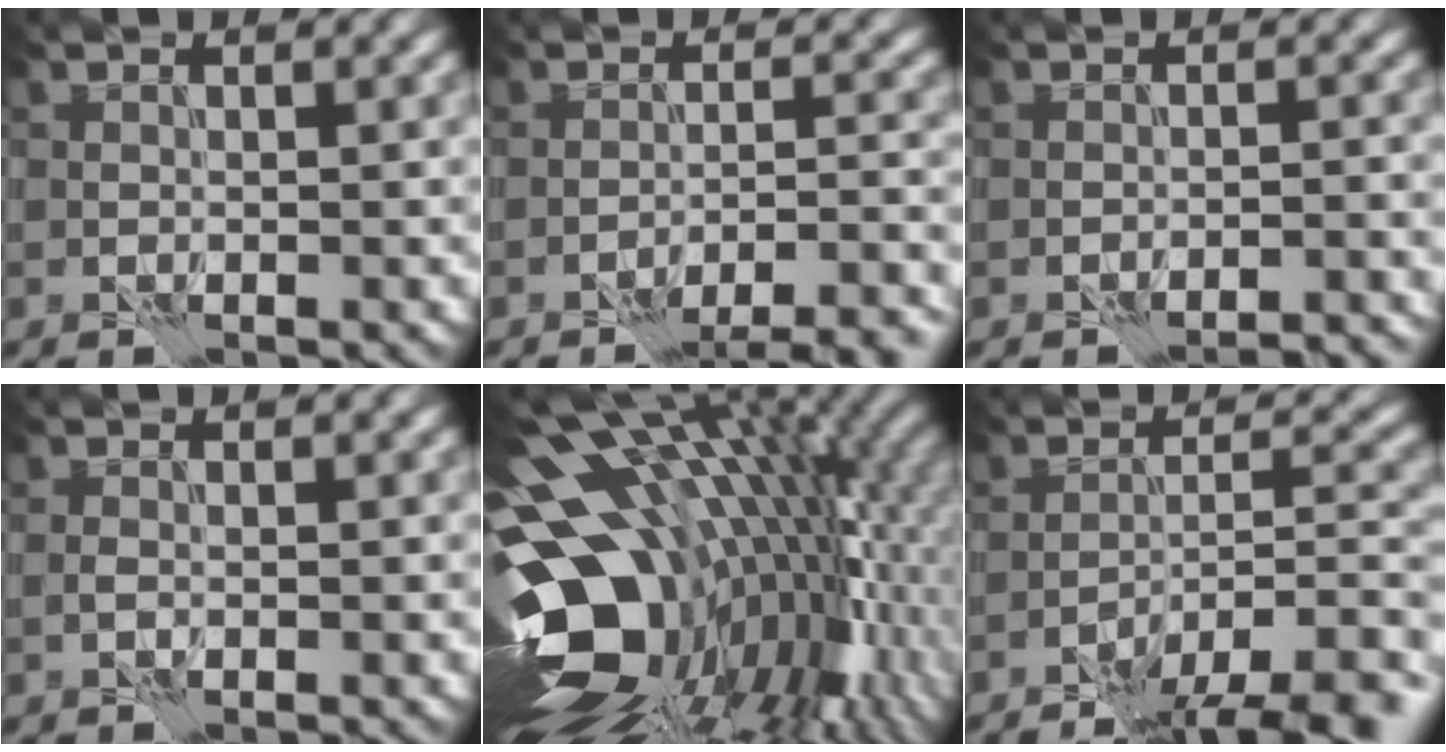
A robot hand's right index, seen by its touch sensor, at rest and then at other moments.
{"total": 8.2, "force": [-7.1, 2.0, 3.6], "torque": [-0.037, 0.007, -0.080]}
{"total": 2.5, "force": [-2.4, 0.1, 0.5], "torque": [-0.010, 0.015, -0.031]}
{"total": 0.7, "force": [-0.4, 0.2, 0.5], "torque": [-0.012, 0.002, -0.010]}
{"total": 18.3, "force": [-1.3, 10.5, 14.9], "torque": [-0.244, -0.023, -0.008]}
{"total": 9.9, "force": [-7.5, 2.2, 6.2], "torque": [-0.081, 0.007, -0.113]}